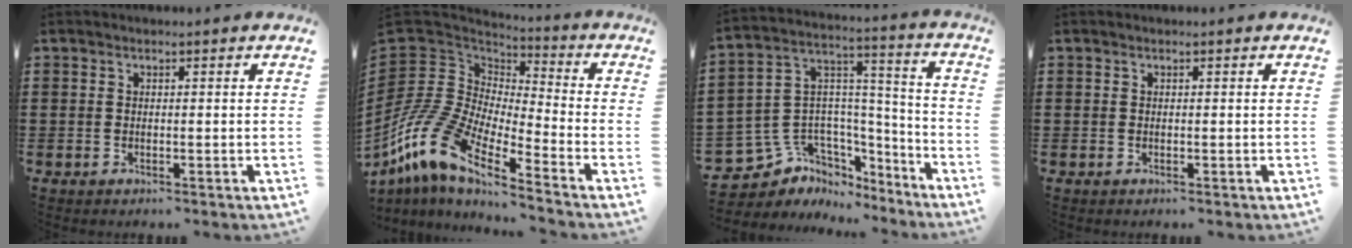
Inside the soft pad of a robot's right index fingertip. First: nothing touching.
{"total": 12.5, "force": [-9.9, 4.1, 6.5], "torque": [-0.203, -0.016, -0.213]}
{"total": 7.8, "force": [-3.3, 6.9, 1.6], "torque": [-0.065, -0.008, -0.056]}
{"total": 0.0}